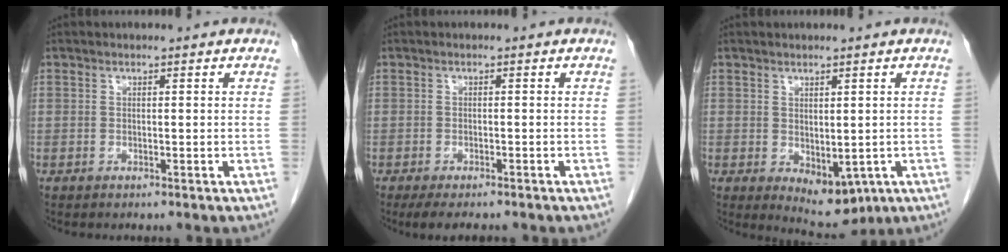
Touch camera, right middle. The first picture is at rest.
{"total": 5.2, "force": [-4.2, 1.4, 2.7], "torque": [-0.035, -0.008, -0.060]}
{"total": 5.9, "force": [-1.5, 3.0, 4.9], "torque": [-0.058, -0.017, -0.002]}